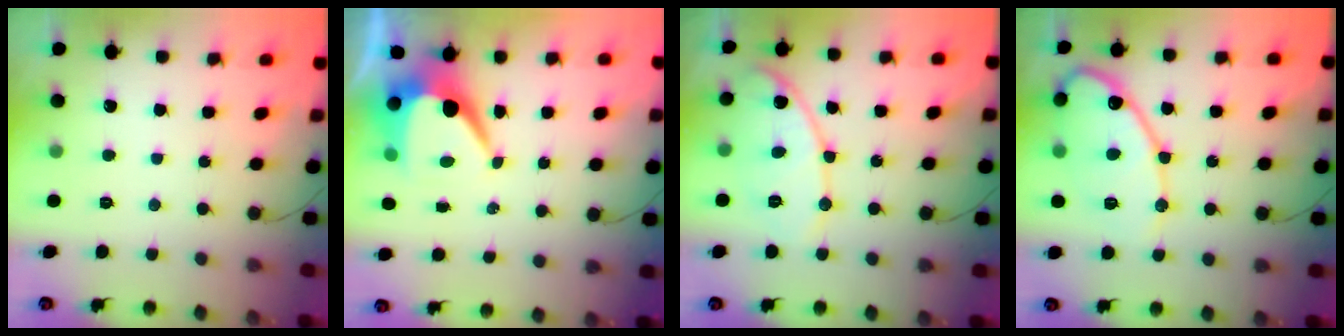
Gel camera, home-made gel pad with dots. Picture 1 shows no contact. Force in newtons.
{"total": 8.3, "press": 8.3, "slide": 0.4}
{"total": 11.4, "press": 11.3, "slide": 0.9}
{"total": 13.9, "press": 13.9, "slide": 1.2}